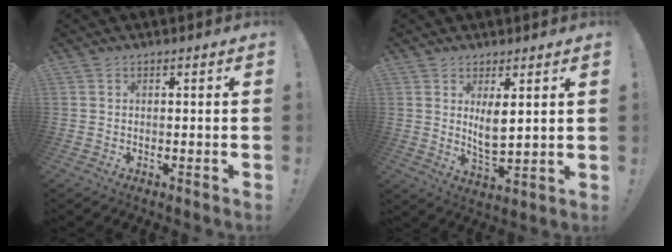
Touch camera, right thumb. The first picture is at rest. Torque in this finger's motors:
{"motor_torque": [-0.15, 0.48, 0.41, 0.42, 0.14]}